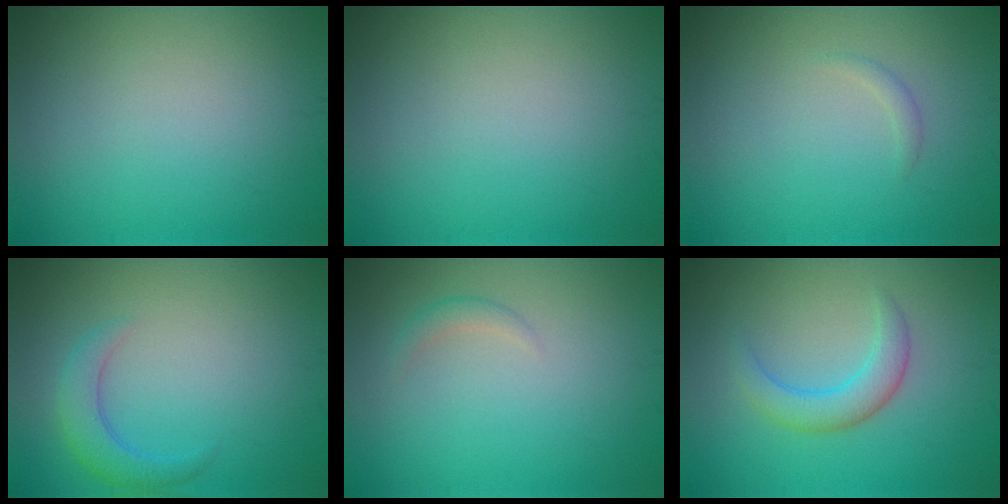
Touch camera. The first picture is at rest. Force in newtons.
{"total": 0.0}
{"total": 0.7, "press": 0.7, "slide": 0.1}
{"total": 2.6, "press": 2.6, "slide": 0.2}
{"total": 1.0, "press": 1.0, "slide": 0.0}
{"total": 2.8, "press": 2.8, "slide": 0.3}